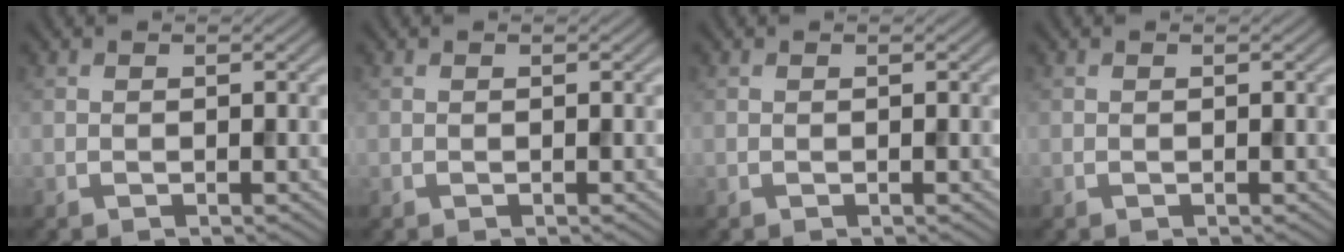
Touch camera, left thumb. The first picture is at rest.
{"total": 0.0}
{"total": 0.0}
{"total": 0.0}